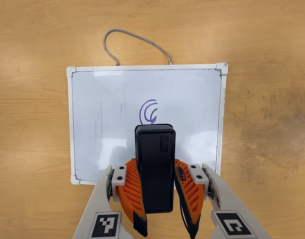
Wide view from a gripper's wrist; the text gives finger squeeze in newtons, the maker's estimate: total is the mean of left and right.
{"total": 7.4, "left": 6.7, "right": 8.1}